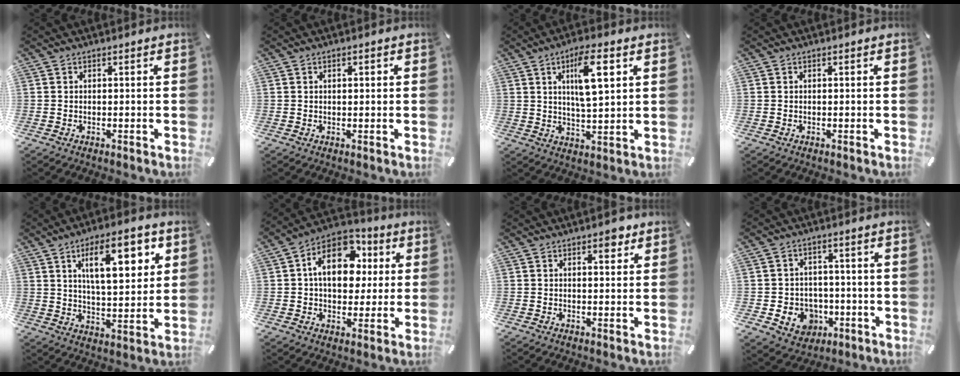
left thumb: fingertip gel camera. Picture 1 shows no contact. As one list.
[{"total": 1.2, "force": [0.3, 0.6, 1.0], "torque": [-0.019, 0.004, 0.004]}, {"total": 10.8, "force": [4.0, 3.1, 9.5], "torque": [-0.166, -0.003, 0.062]}, {"total": 0.0}, {"total": 15.6, "force": [6.9, 6.4, 12.4], "torque": [-0.186, -0.013, 0.108]}, {"total": 15.3, "force": [3.3, 11.0, 10.1], "torque": [-0.169, -0.004, 0.060]}, {"total": 3.5, "force": [2.1, 1.8, 2.2], "torque": [-0.015, -0.007, 0.029]}, {"total": 7.9, "force": [-1.6, 7.5, 2.1], "torque": [-0.038, 0.011, -0.020]}]